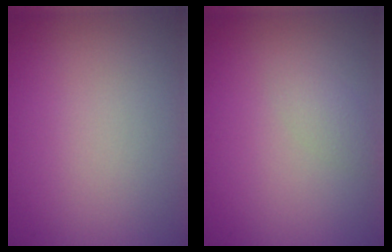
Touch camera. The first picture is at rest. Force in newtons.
{"total": 1.1, "press": 1.1, "slide": 0.1}